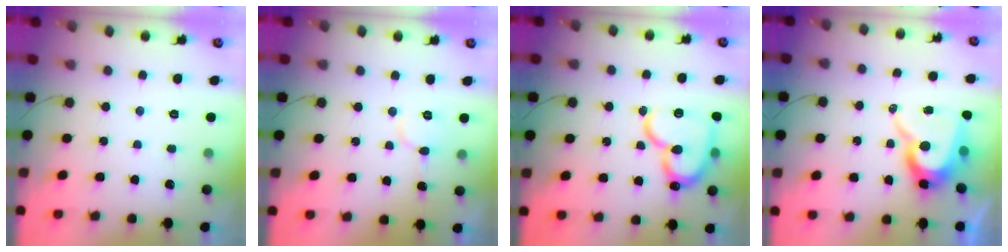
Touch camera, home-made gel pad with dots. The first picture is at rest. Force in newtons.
{"total": 6.1, "press": 6.1, "slide": 0.2}
{"total": 18.8, "press": 18.7, "slide": 2.0}
{"total": 12.7, "press": 12.7, "slide": 1.0}